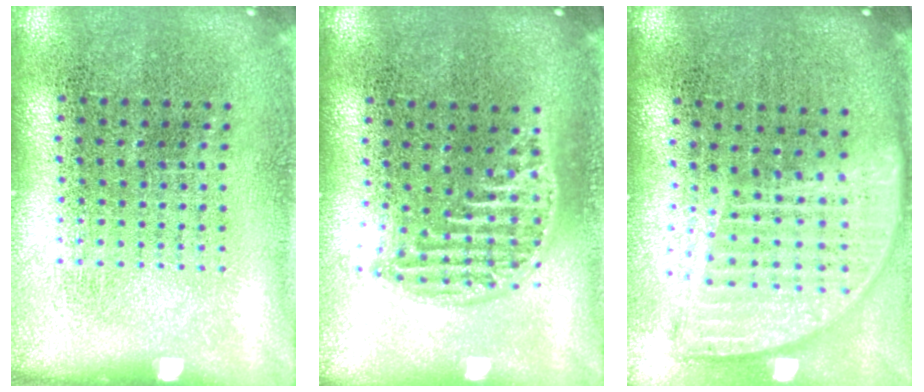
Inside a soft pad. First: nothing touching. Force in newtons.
{"total": 1.3, "press": 1.1, "slide": 0.6}
{"total": 1.9, "press": 1.5, "slide": 1.1}